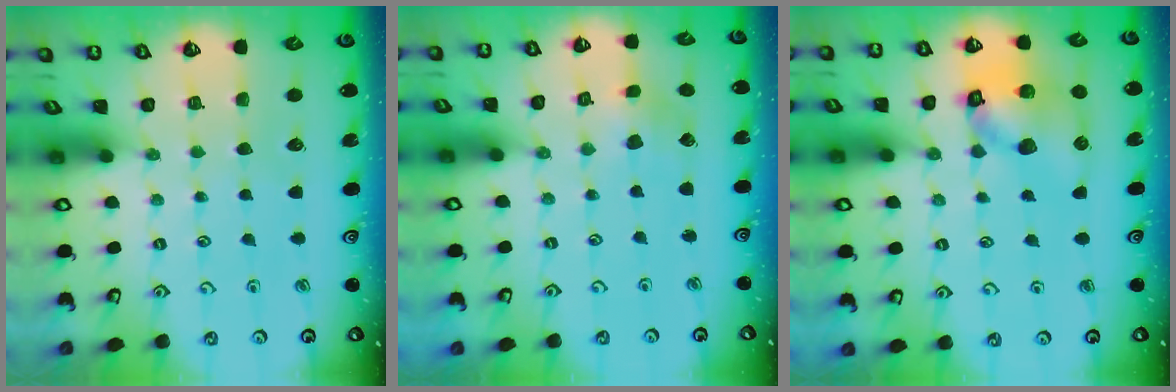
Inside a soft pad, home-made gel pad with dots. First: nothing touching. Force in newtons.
{"total": 3.1, "press": 3.1, "slide": 0.3}
{"total": 12.9, "press": 12.7, "slide": 1.8}